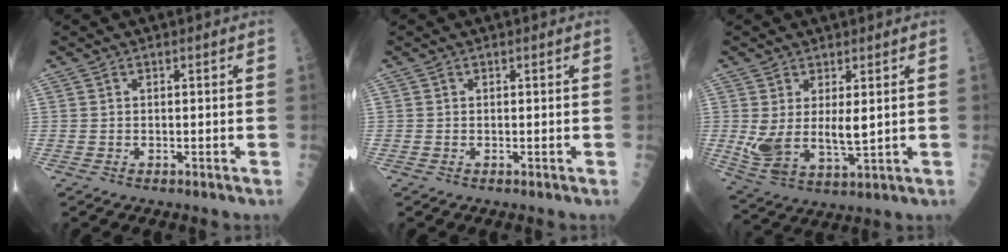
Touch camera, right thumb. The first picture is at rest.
{"total": 0.0}
{"total": 9.2, "force": [1.3, 4.1, 8.1], "torque": [-0.160, -0.019, 0.040]}